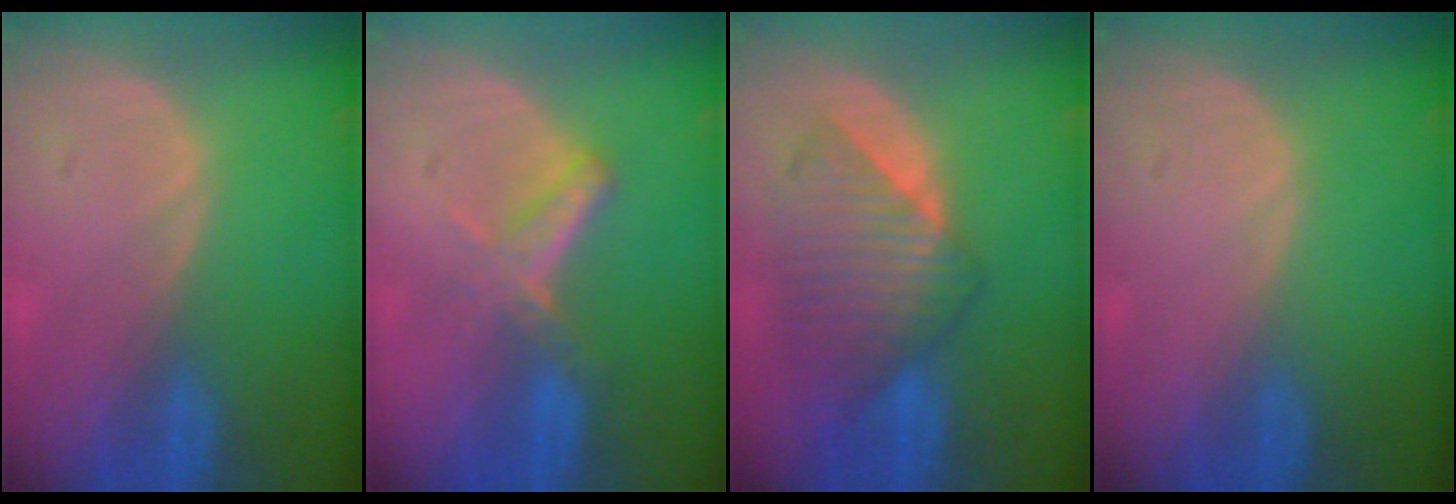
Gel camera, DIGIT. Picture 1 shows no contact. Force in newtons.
{"total": 5.6, "press": 4.7, "slide": 3.0}
{"total": 8.4, "press": 8.2, "slide": 2.1}
{"total": 0.0}